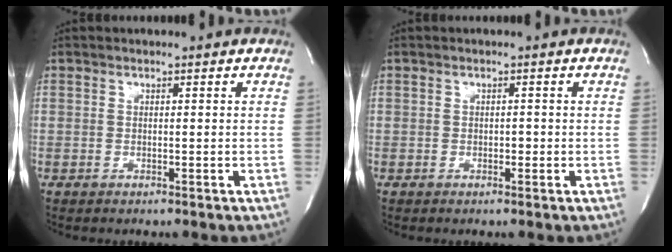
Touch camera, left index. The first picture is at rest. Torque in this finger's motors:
{"motor_torque": [0.05, 0.00, 0.00, -0.01]}